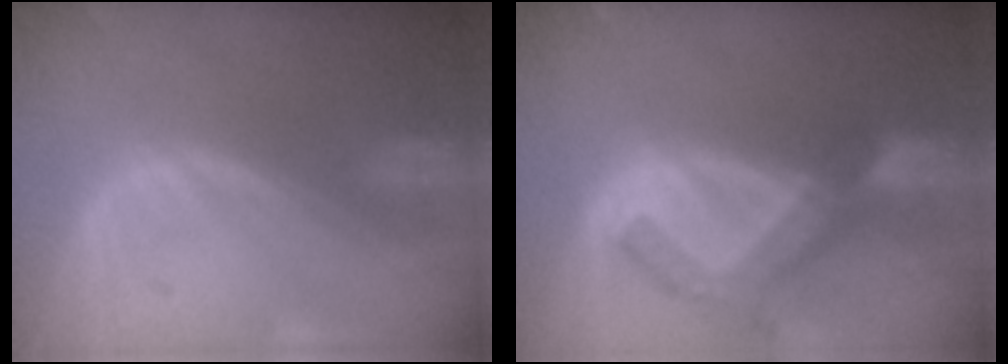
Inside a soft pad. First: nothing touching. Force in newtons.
{"total": 7.6, "press": 6.6, "slide": 3.8}